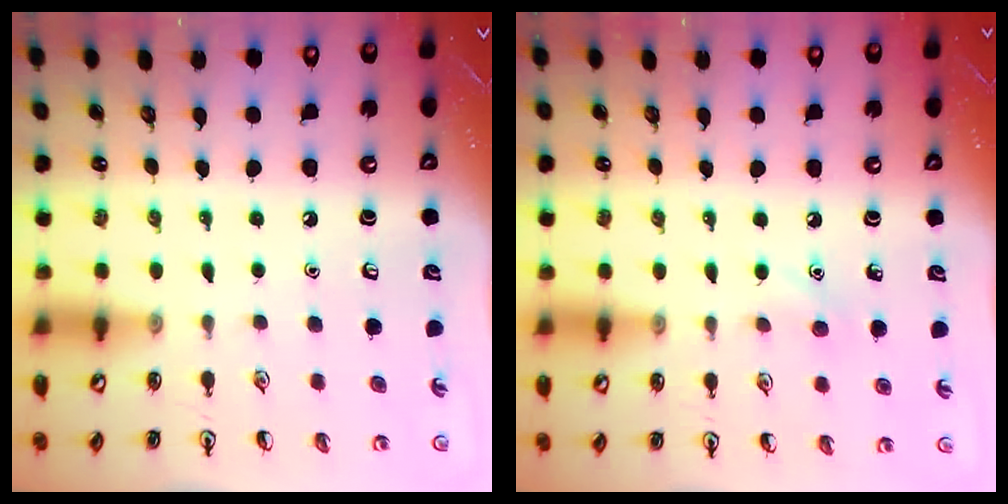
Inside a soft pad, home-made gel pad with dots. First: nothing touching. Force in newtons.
{"total": 5.5, "press": 5.2, "slide": 1.6}